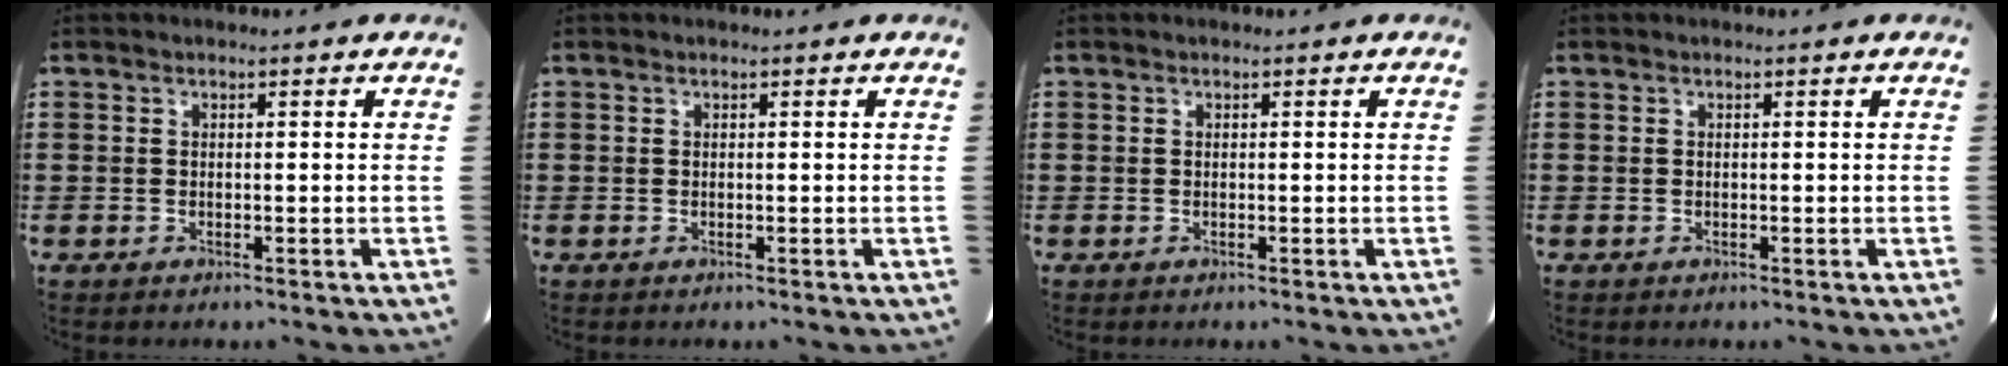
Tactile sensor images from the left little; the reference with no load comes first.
{"total": 0.0}
{"total": 0.0}
{"total": 0.0}